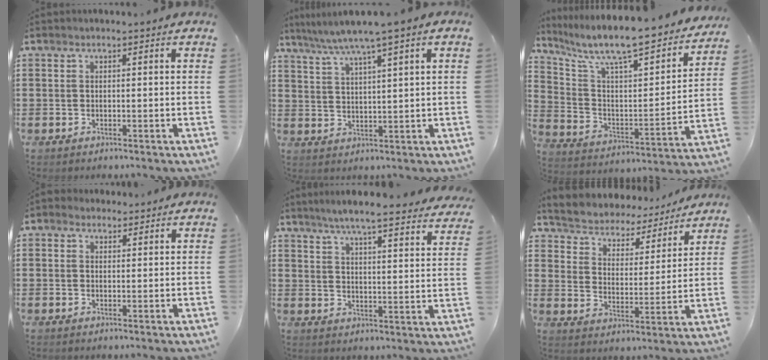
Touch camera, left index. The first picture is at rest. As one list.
[{"total": 5.1, "force": [3.7, -0.4, 3.4], "torque": [-0.077, -0.013, 0.060]}, {"total": 8.6, "force": [7.7, 0.7, 3.7], "torque": [-0.102, -0.071, 0.122]}, {"total": 1.5, "force": [1.0, 1.2, 0.2], "torque": [-0.001, 0.004, 0.017]}, {"total": 5.7, "force": [5.2, -0.2, 2.4], "torque": [-0.067, -0.029, 0.087]}, {"total": 4.1, "force": [4.1, 0.6, -0.5], "torque": [-0.019, -0.037, 0.063]}]